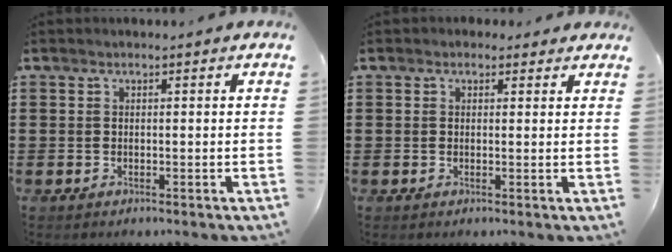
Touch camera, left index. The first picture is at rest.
{"total": 1.3, "force": [0.9, 0.9, 0.2], "torque": [-0.007, 0.008, 0.018]}